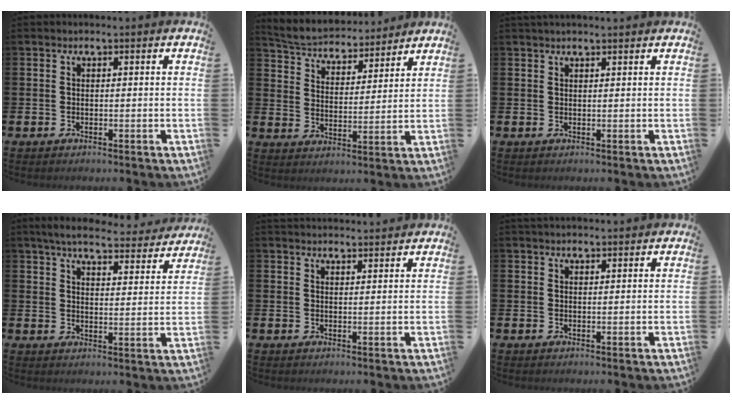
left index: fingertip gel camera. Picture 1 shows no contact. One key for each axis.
{"total": 5.2, "fx": 5.0, "fy": 1.2, "fz": 0.4, "tx": -0.041, "ty": -0.039, "tz": 0.085}
{"total": 1.1, "fx": 1.0, "fy": 0.1, "fz": 0.4, "tx": 0.001, "ty": -0.003, "tz": 0.017}
{"total": 6.0, "fx": 5.5, "fy": 1.0, "fz": 2.0, "tx": -0.049, "ty": -0.036, "tz": 0.093}
{"total": 2.6, "fx": 2.6, "fy": 0.3, "fz": 0.0, "tx": 0.004, "ty": -0.016, "tz": 0.045}
{"total": 1.6, "fx": 1.6, "fy": 0.3, "fz": 0.3, "tx": 0.002, "ty": -0.004, "tz": 0.026}